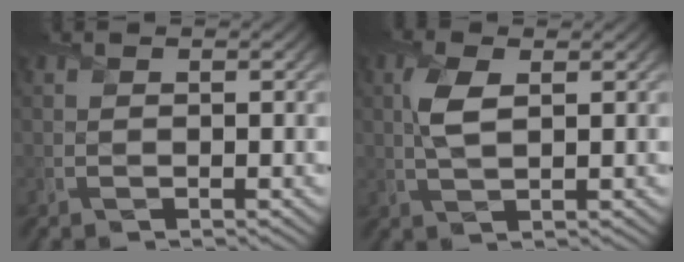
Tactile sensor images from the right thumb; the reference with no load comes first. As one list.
[{"total": 3.8, "force": [1.0, 1.6, 3.3], "torque": [-0.082, 0.002, 0.022]}]